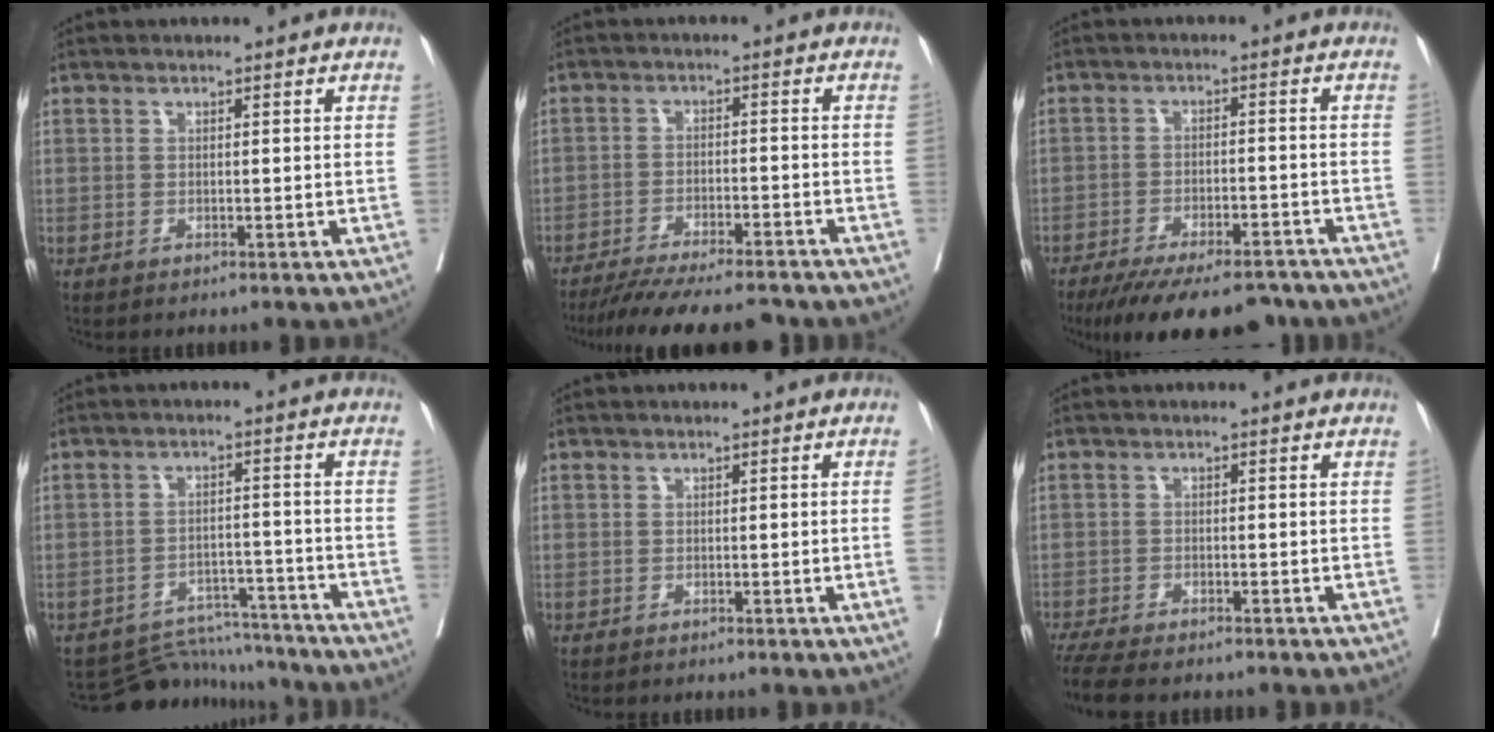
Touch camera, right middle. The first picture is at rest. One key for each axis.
{"total": 14.8, "fx": -13.2, "fy": 1.6, "fz": 6.4, "tx": -0.107, "ty": -0.025, "tz": -0.191}
{"total": 16.3, "fx": -13.6, "fy": 4.6, "fz": 7.7, "tx": -0.131, "ty": -0.018, "tz": -0.192}
{"total": 8.4, "fx": -8.1, "fy": 1.8, "fz": -1.2, "tx": 0.018, "ty": 0.020, "tz": -0.121}
{"total": 1.1, "fx": -0.2, "fy": -0.4, "fz": 1.1, "tx": -0.013, "ty": -0.002, "tz": -0.001}
{"total": 8.0, "fx": -6.8, "fy": 1.6, "fz": 3.9, "tx": -0.071, "ty": -0.015, "tz": -0.112}